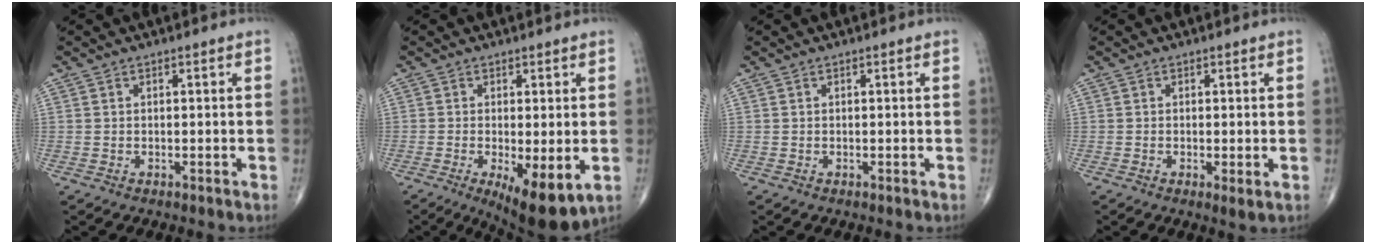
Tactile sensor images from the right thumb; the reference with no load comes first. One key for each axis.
{"total": 9.9, "fx": -2.8, "fy": 3.3, "fz": 8.9, "tx": -0.136, "ty": -0.023, "tz": -0.037}
{"total": 0.0}
{"total": 1.8, "fx": -0.3, "fy": 0.4, "fz": 1.7, "tx": -0.037, "ty": -0.009, "tz": -0.007}